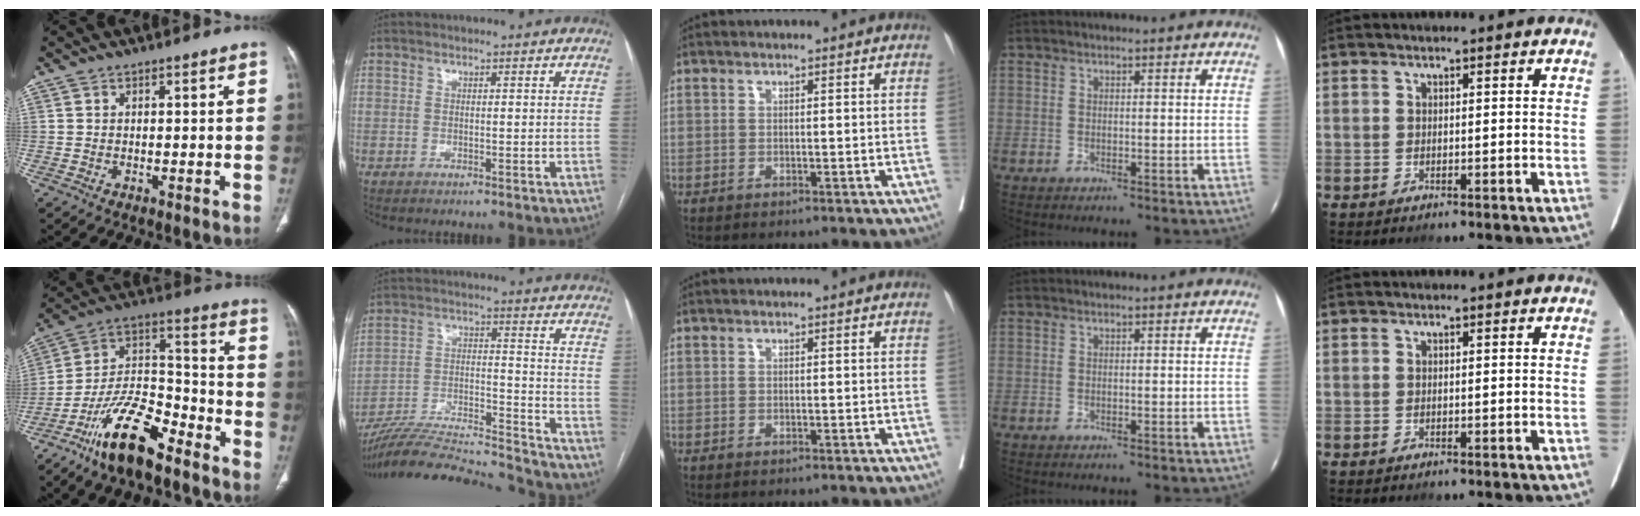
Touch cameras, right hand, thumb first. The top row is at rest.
{"thumb": {"total": 16.8, "force": [-11.5, 5.8, 10.8], "torque": [-0.187, 0.080, -0.211]}, "index": {"total": 22.9, "force": [-21.5, 1.5, 7.6], "torque": [-0.150, -0.005, -0.339]}}